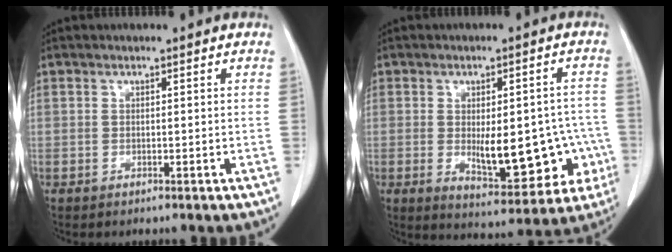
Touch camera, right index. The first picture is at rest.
{"total": 14.1, "force": [-2.8, 5.8, 12.6], "torque": [-0.154, 0.013, -0.014]}